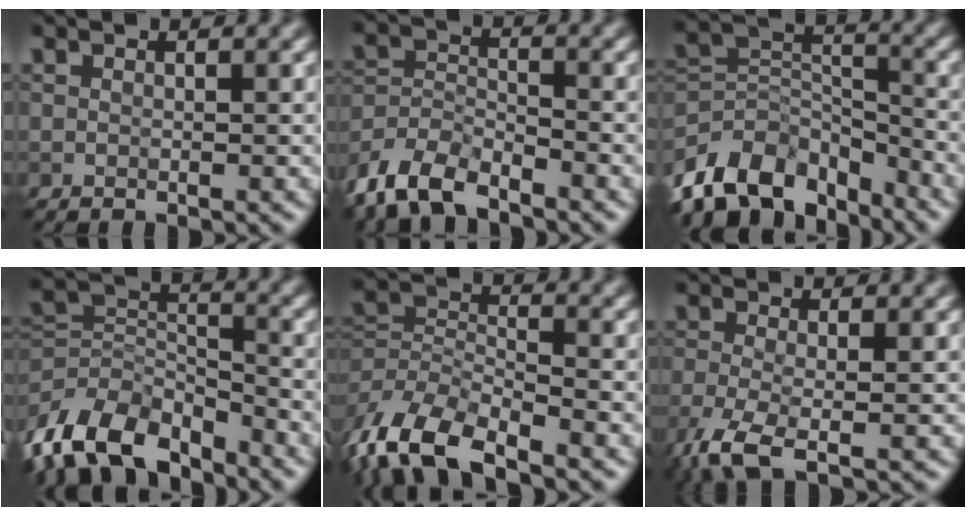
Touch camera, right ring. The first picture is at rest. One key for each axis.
{"total": 6.1, "fx": -5.0, "fy": 2.3, "fz": 2.6, "tx": -0.051, "ty": -0.006, "tz": -0.107}
{"total": 10.8, "fx": -7.4, "fy": 5.9, "fz": 5.1, "tx": -0.091, "ty": 0.005, "tz": -0.145}
{"total": 10.2, "fx": -6.8, "fy": 5.5, "fz": 5.4, "tx": -0.104, "ty": -0.005, "tz": -0.136}
{"total": 8.1, "fx": -5.3, "fy": 3.5, "fz": 5.0, "tx": -0.102, "ty": -0.005, "tz": -0.112}
{"total": 4.6, "fx": -2.4, "fy": 1.4, "fz": 3.6, "tx": -0.080, "ty": -0.014, "tz": -0.057}